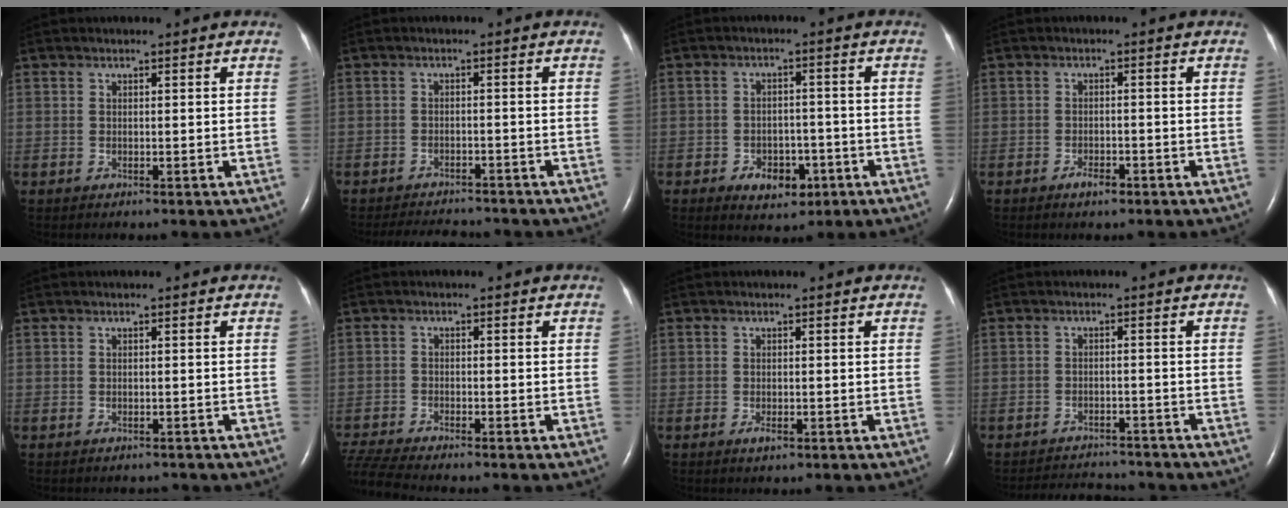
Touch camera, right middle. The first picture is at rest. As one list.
[{"total": 7.4, "force": [-7.0, 1.6, 1.8], "torque": [-0.028, -0.004, -0.095]}, {"total": 5.5, "force": [-2.7, 3.5, 3.3], "torque": [-0.050, 0.008, -0.033]}, {"total": 2.2, "force": [-1.5, 0.9, 1.4], "torque": [-0.027, 0.001, -0.023]}, {"total": 1.5, "force": [-1.4, 0.6, 0.2], "torque": [-0.008, -0.001, -0.017]}, {"total": 7.3, "force": [-6.9, -0.2, 2.5], "torque": [-0.054, -0.016, -0.125]}, {"total": 1.2, "force": [-0.6, 0.4, 0.9], "torque": [-0.018, -0.001, -0.008]}, {"total": 6.9, "force": [-6.8, 1.3, 0.6], "torque": [-0.012, 0.004, -0.094]}]